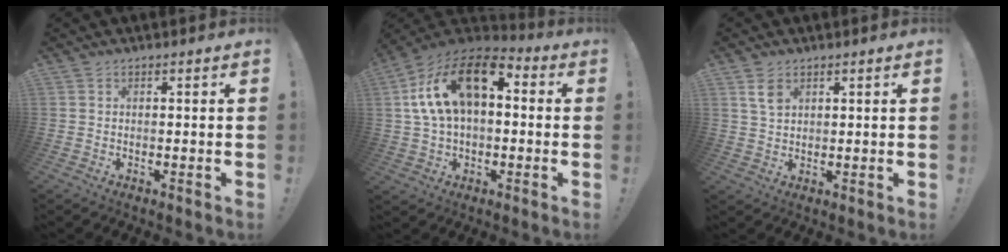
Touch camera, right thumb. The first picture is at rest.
{"total": 19.4, "force": [5.9, 11.0, 14.8], "torque": [-0.262, -0.008, 0.107]}
{"total": 4.5, "force": [2.3, 2.7, 2.7], "torque": [-0.038, -0.009, 0.041]}